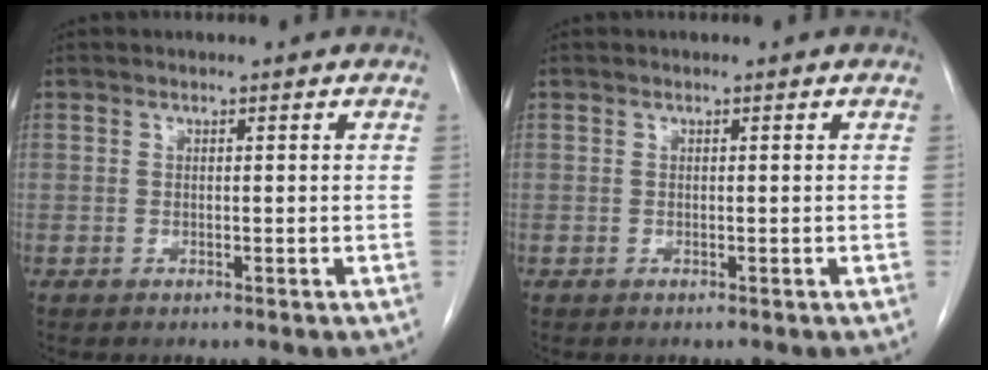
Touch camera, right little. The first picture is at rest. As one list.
[{"total": 0.0}]